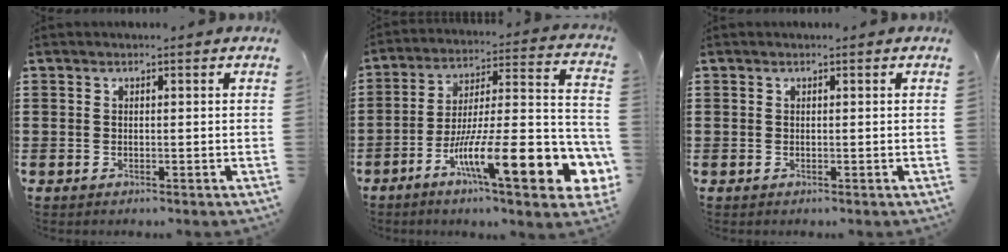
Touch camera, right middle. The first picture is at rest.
{"total": 15.8, "force": [-6.9, 2.5, 14.0], "torque": [-0.228, -0.018, -0.117]}
{"total": 0.0}